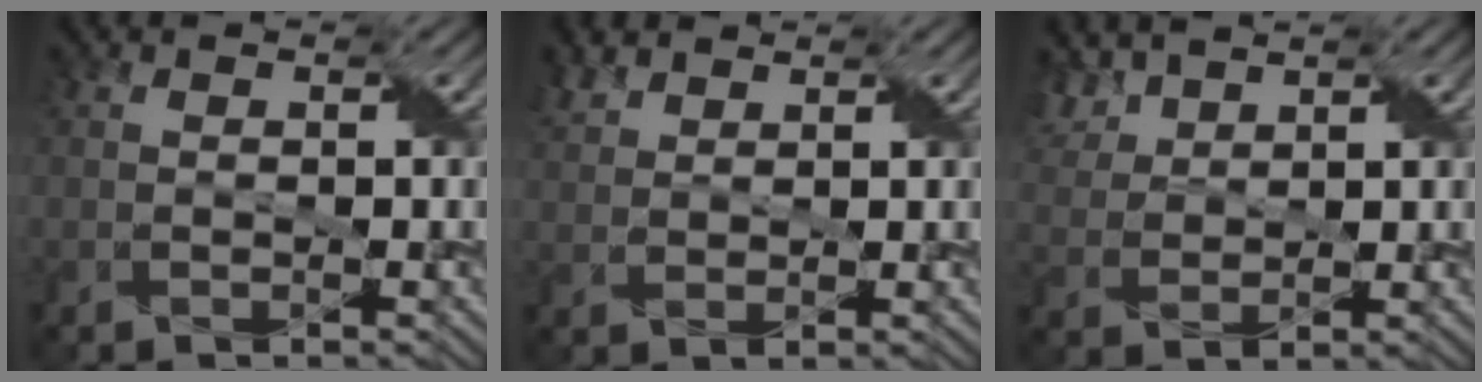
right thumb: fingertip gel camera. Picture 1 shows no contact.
{"total": 3.0, "force": [2.4, 1.4, 1.1], "torque": [-0.034, 0.011, 0.053]}
{"total": 4.1, "force": [3.2, 1.9, 1.9], "torque": [-0.057, 0.010, 0.069]}